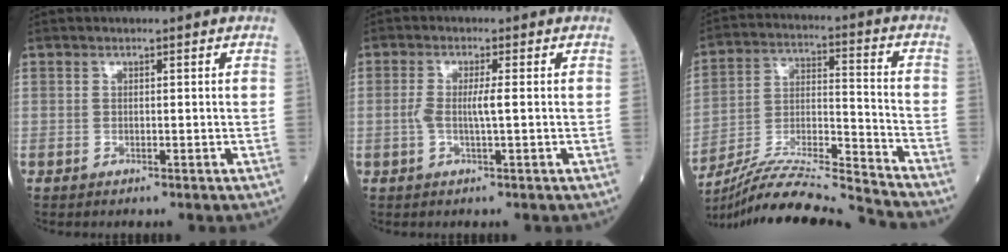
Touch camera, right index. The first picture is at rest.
{"total": 3.1, "force": [-0.1, 0.0, 3.1], "torque": [-0.064, -0.002, -0.004]}
{"total": 18.5, "force": [-17.5, -1.8, 5.6], "torque": [-0.108, -0.001, -0.302]}